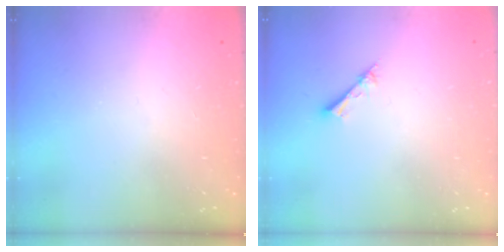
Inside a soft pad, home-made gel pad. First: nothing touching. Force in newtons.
{"total": 1.2, "press": 1.2, "slide": 0.1}